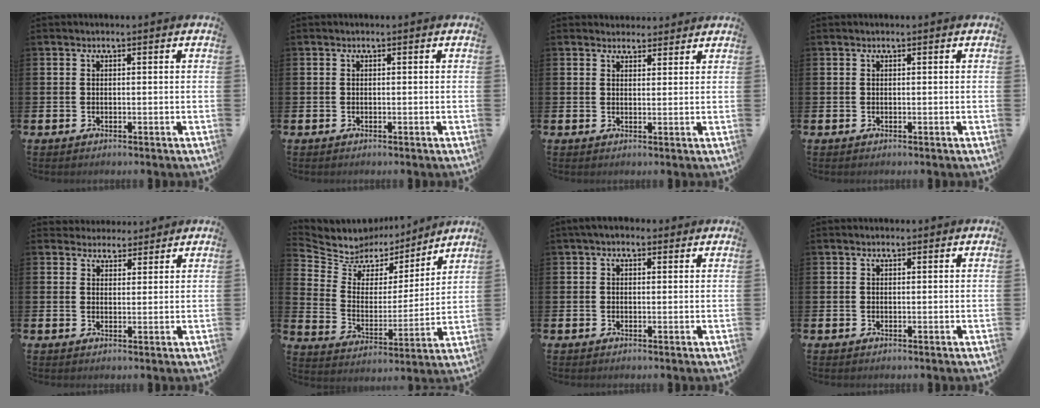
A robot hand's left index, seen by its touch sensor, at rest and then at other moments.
{"total": 0.0}
{"total": 3.0, "force": [2.8, 1.1, -0.3], "torque": [0.011, -0.014, 0.052]}
{"total": 0.0}
{"total": 3.5, "force": [3.2, 1.3, -0.3], "torque": [-0.004, -0.015, 0.059]}
{"total": 7.0, "force": [6.2, 3.4, 0.2], "torque": [-0.055, -0.045, 0.110]}
{"total": 2.2, "force": [1.7, 1.2, 0.8], "torque": [-0.010, 0.003, 0.028]}
{"total": 0.9, "force": [0.8, 0.3, 0.2], "torque": [0.006, -0.001, 0.012]}